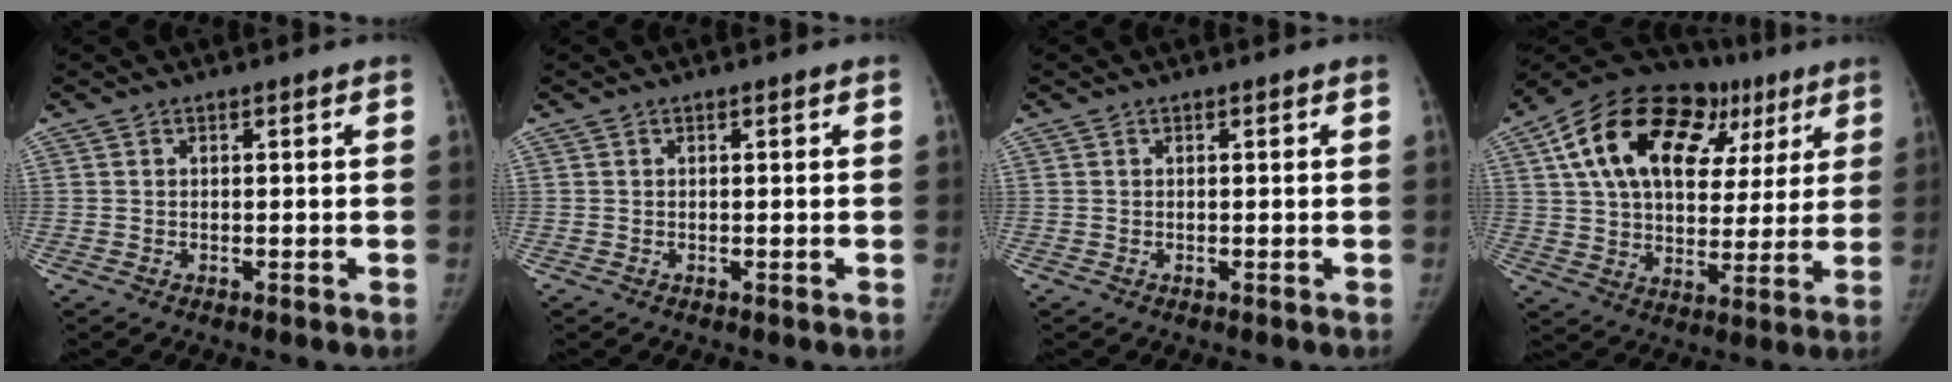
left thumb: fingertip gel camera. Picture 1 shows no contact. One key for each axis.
{"total": 0.0}
{"total": 0.0}
{"total": 26.5, "fx": 10.9, "fy": 16.5, "fz": 17.7, "tx": -0.259, "ty": 0.037, "tz": 0.175}